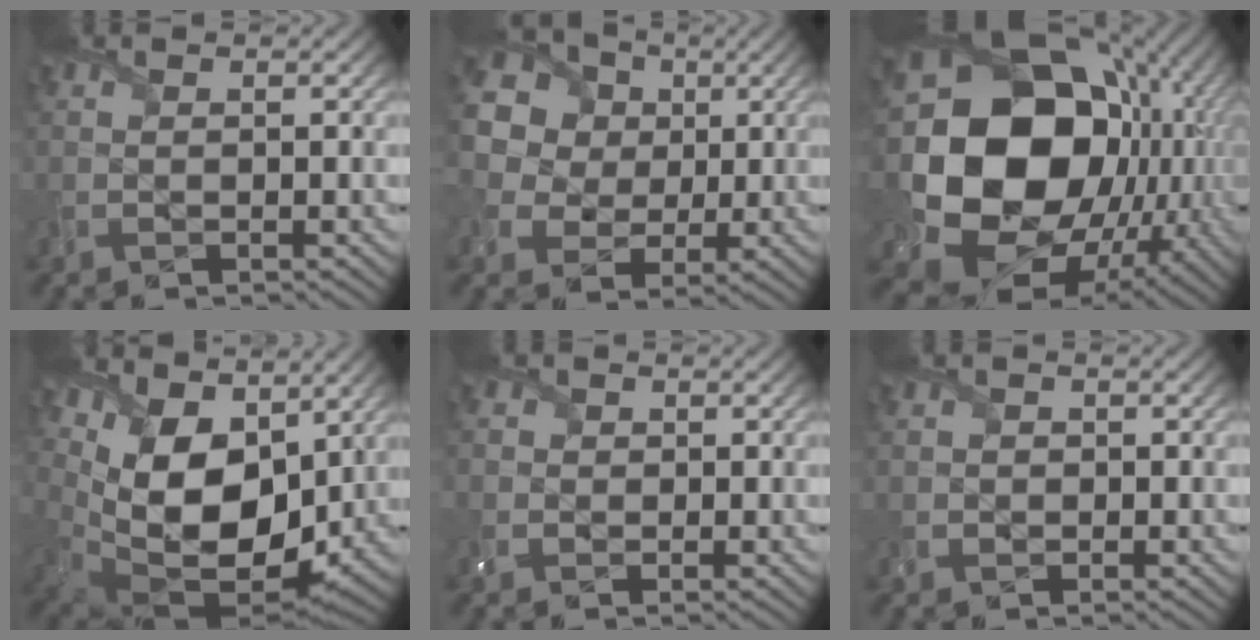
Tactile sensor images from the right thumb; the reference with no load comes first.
{"total": 17.8, "force": [6.1, 15.0, 7.4], "torque": [-0.246, 0.029, 0.106]}
{"total": 23.8, "force": [-0.3, 19.0, 14.3], "torque": [-0.320, -0.075, 0.013]}
{"total": 15.2, "force": [5.1, 9.3, 10.9], "torque": [-0.227, -0.014, 0.109]}
{"total": 2.1, "force": [0.0, 2.1, 0.6], "torque": [-0.017, 0.005, -0.008]}
{"total": 1.2, "force": [-0.2, 1.1, 0.3], "torque": [-0.006, -0.004, -0.002]}